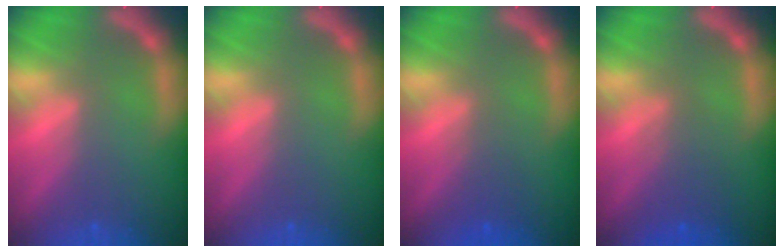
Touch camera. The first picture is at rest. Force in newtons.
{"total": 0.0}
{"total": 2.0}
{"total": 3.1}